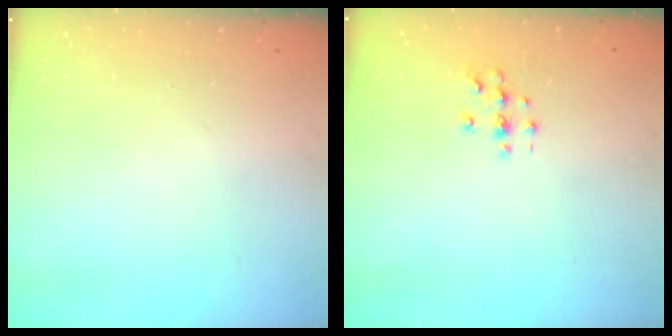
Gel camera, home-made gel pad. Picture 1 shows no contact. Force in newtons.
{"total": 3.6, "press": 3.5, "slide": 0.4}